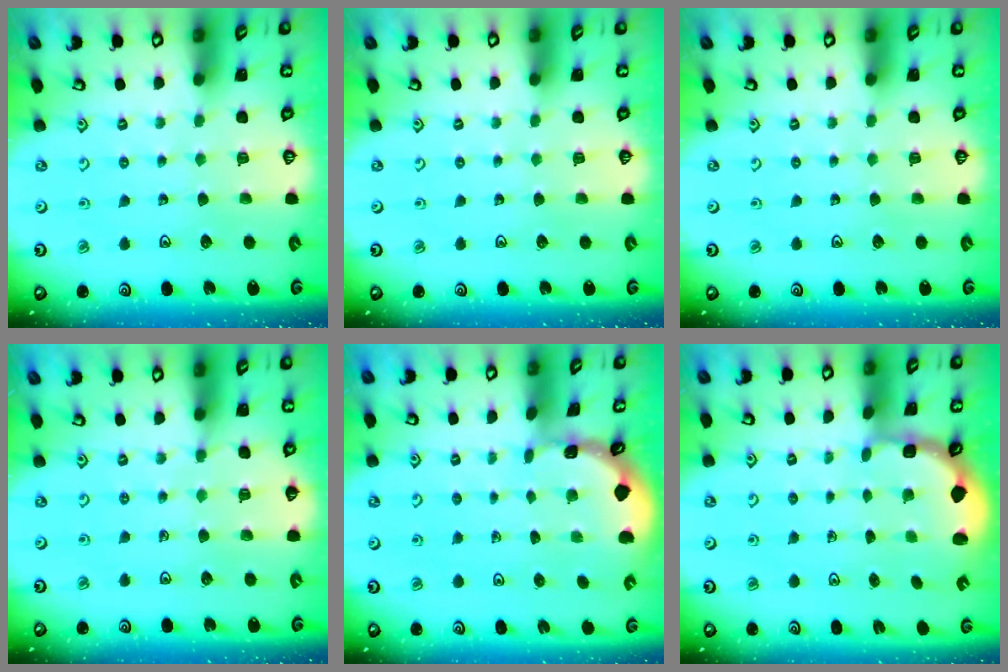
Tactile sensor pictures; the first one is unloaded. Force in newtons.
{"total": 0.0}
{"total": 0.0}
{"total": 6.8, "press": 6.7, "slide": 1.3}
{"total": 0.8, "press": 0.8, "slide": 0.1}
{"total": 2.6, "press": 1.9, "slide": 1.7}